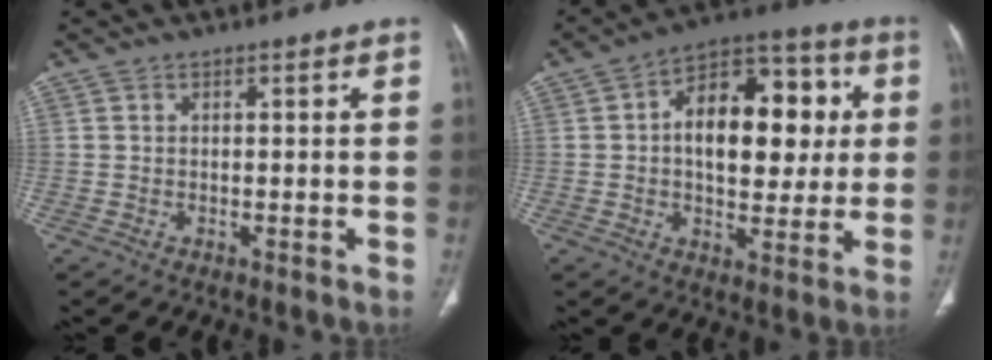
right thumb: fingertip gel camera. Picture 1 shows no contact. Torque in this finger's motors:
{"motor_torque": [-0.84, 1.46, 0.05, 0.35, 0.30]}